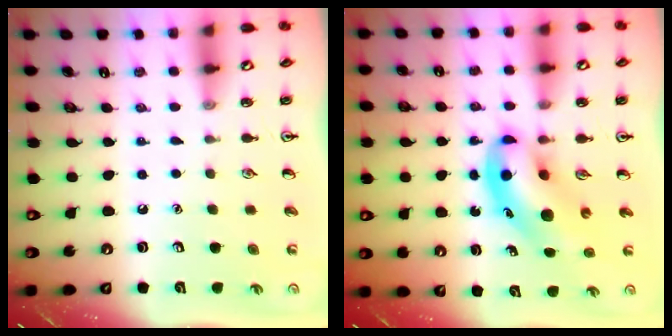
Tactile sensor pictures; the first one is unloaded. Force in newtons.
{"total": 8.9, "press": 8.5, "slide": 2.6}